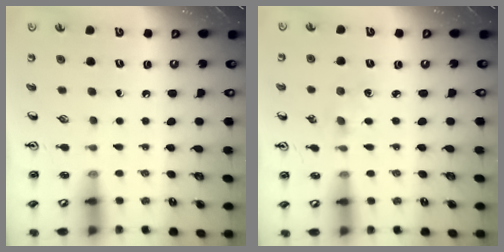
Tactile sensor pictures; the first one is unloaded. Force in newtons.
{"total": 2.3, "press": 2.3, "slide": 0.4}